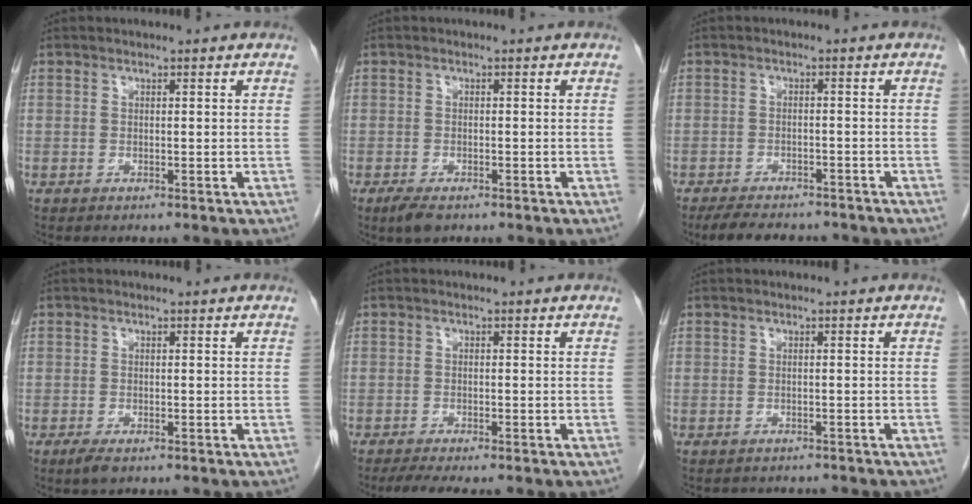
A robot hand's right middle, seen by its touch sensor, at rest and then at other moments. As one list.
[{"total": 2.7, "force": [-1.8, 1.1, 1.7], "torque": [-0.039, -0.006, -0.028]}, {"total": 8.9, "force": [-7.7, 2.9, 3.3], "torque": [-0.050, -0.005, -0.108]}, {"total": 1.9, "force": [-1.2, 0.7, 1.3], "torque": [-0.032, -0.005, -0.019]}, {"total": 4.8, "force": [-3.9, 0.6, 2.7], "torque": [-0.040, -0.010, -0.059]}, {"total": 3.7, "force": [-3.5, 1.2, 0.7], "torque": [-0.007, -0.002, -0.040]}]